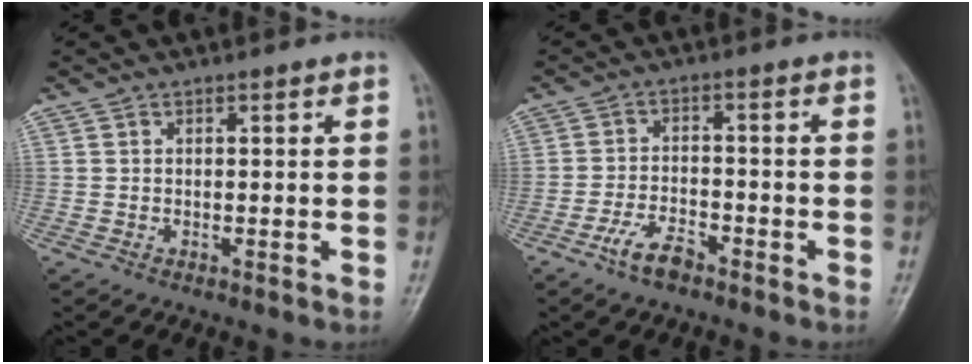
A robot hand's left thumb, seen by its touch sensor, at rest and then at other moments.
{"total": 5.2, "force": [-3.6, 2.1, 3.1], "torque": [-0.064, 0.021, -0.068]}